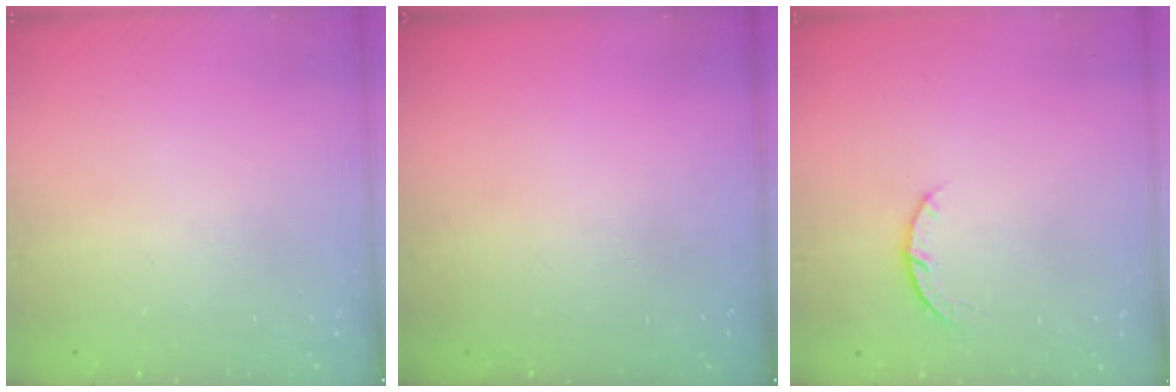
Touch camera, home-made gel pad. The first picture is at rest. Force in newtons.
{"total": 0.0}
{"total": 4.0, "press": 4.0, "slide": 0.5}